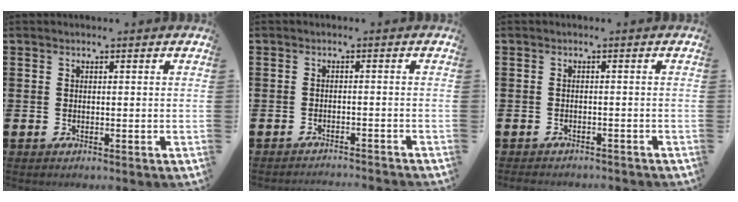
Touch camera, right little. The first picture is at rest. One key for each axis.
{"total": 1.3, "fx": -1.2, "fy": -0.2, "fz": -0.1, "tx": 0.000, "ty": 0.006, "tz": -0.026}
{"total": 1.0, "fx": -1.0, "fy": 0.0, "fz": 0.0, "tx": -0.002, "ty": 0.001, "tz": -0.021}